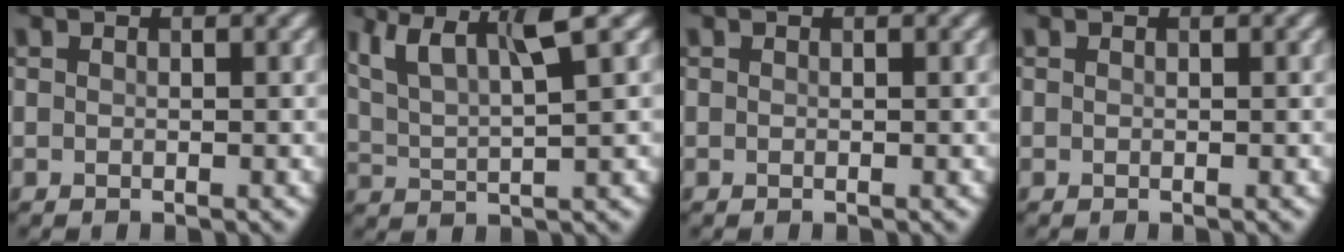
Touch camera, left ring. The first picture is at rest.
{"total": 5.7, "force": [3.3, 1.1, 4.5], "torque": [-0.085, 0.008, 0.064]}
{"total": 0.0}
{"total": 0.0}